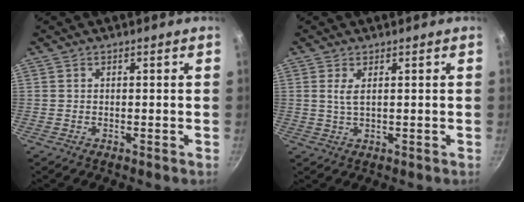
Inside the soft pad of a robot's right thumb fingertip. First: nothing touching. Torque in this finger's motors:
{"motor_torque": [-0.08, 0.05, -0.12, 0.06, 0.00]}